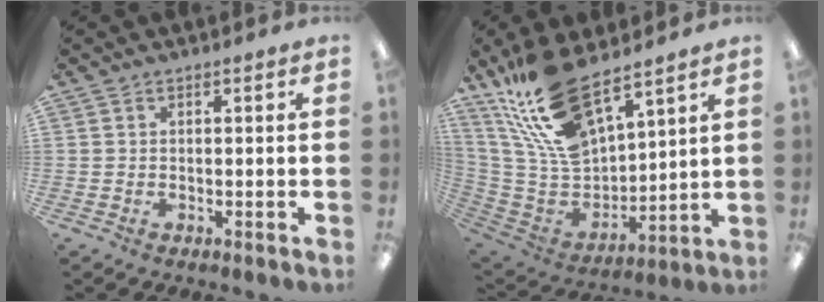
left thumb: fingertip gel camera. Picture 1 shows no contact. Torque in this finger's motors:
{"motor_torque": [0.71, 0.52, 1.43, -1.39, 0.25]}